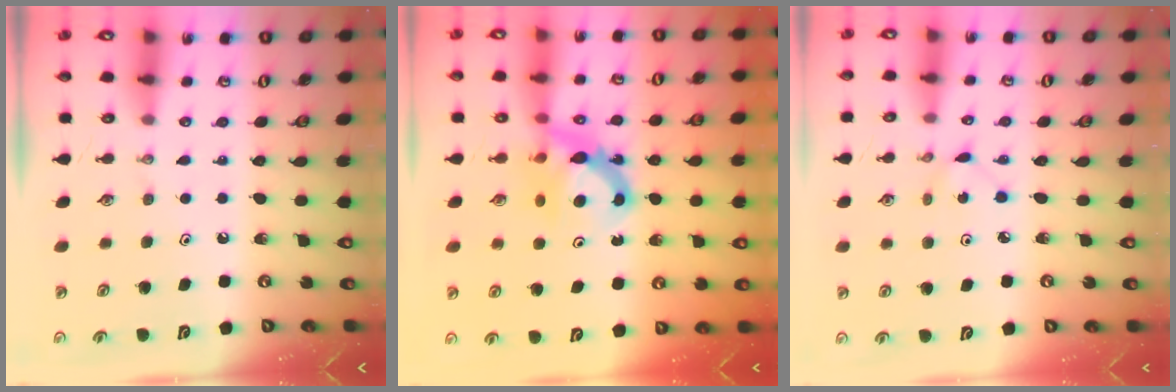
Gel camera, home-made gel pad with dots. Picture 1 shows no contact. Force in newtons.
{"total": 7.2, "press": 7.2, "slide": 0.5}
{"total": 1.1, "press": 1.1, "slide": 0.1}